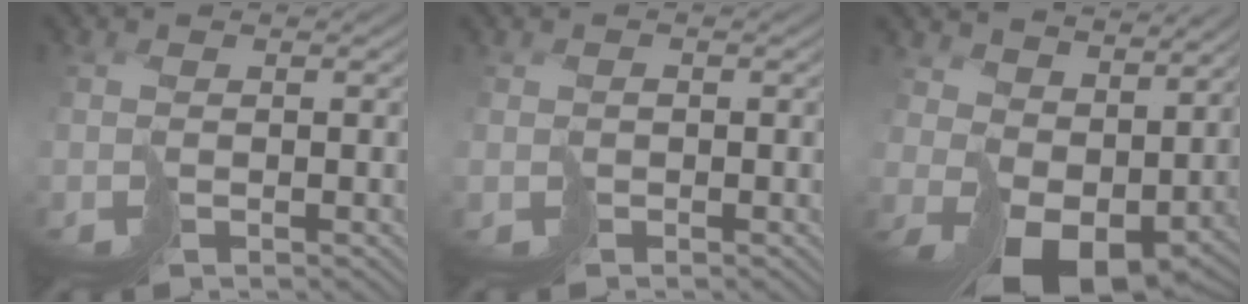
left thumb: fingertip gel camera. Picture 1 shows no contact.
{"total": 0.7, "force": [-0.4, 0.3, -0.5], "torque": [0.014, 0.001, -0.005]}
{"total": 11.4, "force": [3.7, 7.4, 7.8], "torque": [-0.155, -0.027, 0.096]}